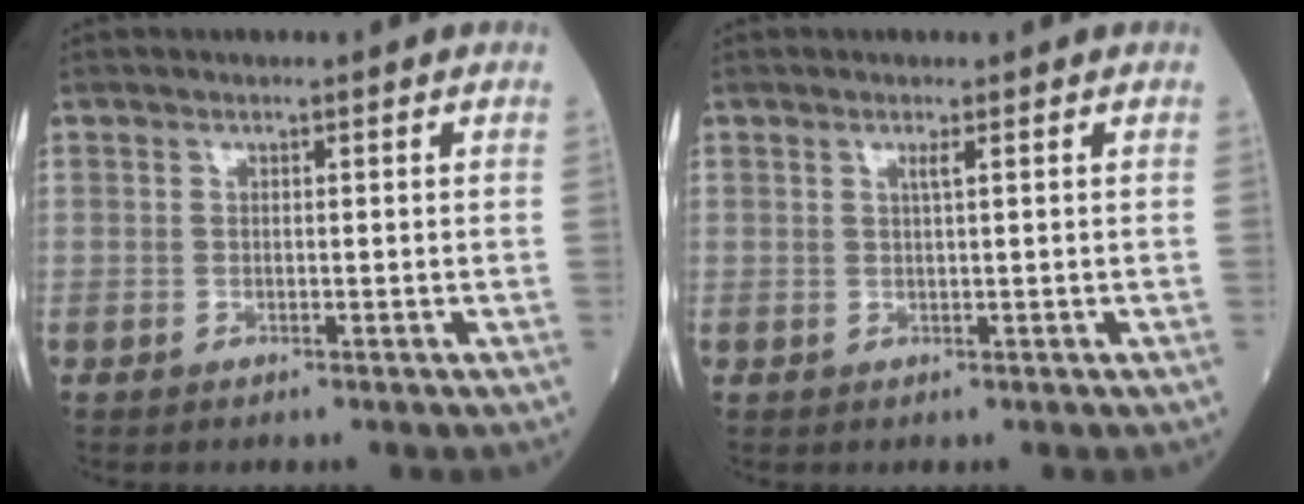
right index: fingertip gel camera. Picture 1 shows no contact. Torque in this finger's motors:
{"motor_torque": [0.26, 0.14, 0.04, 0.04]}